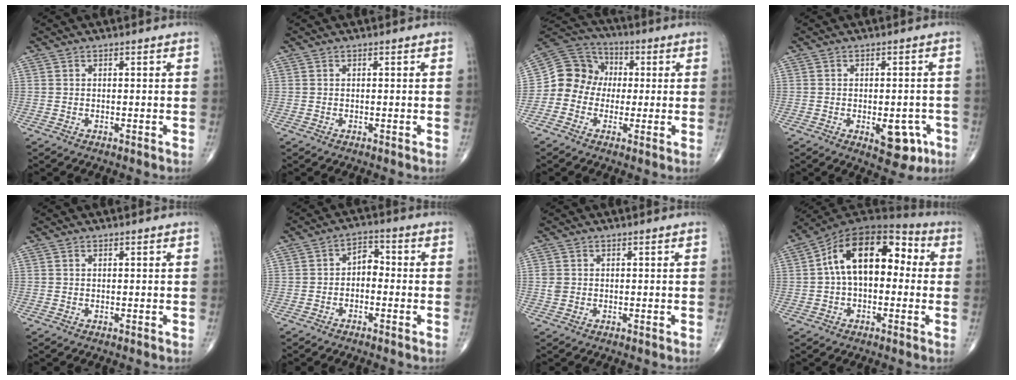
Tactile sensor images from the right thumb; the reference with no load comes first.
{"total": 0.0}
{"total": 9.9, "force": [-0.7, 9.2, 3.3], "torque": [-0.030, 0.036, -0.027]}
{"total": 7.6, "force": [-2.7, 3.9, 6.0], "torque": [-0.053, 0.008, -0.023]}
{"total": 0.0}
{"total": 4.1, "force": [-0.9, 2.8, 2.8], "torque": [-0.028, 0.024, -0.028]}
{"total": 1.6, "force": [0.1, 1.4, 0.8], "torque": [-0.016, 0.001, 0.003]}
{"total": 16.9, "force": [1.8, 10.0, 13.6], "torque": [-0.196, 0.052, 0.018]}